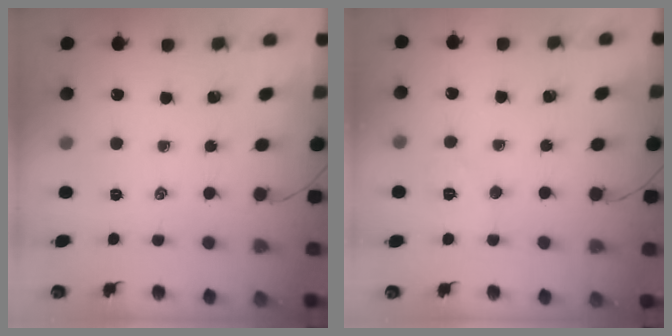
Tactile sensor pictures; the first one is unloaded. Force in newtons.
{"total": 5.4, "press": 5.4, "slide": 0.9}